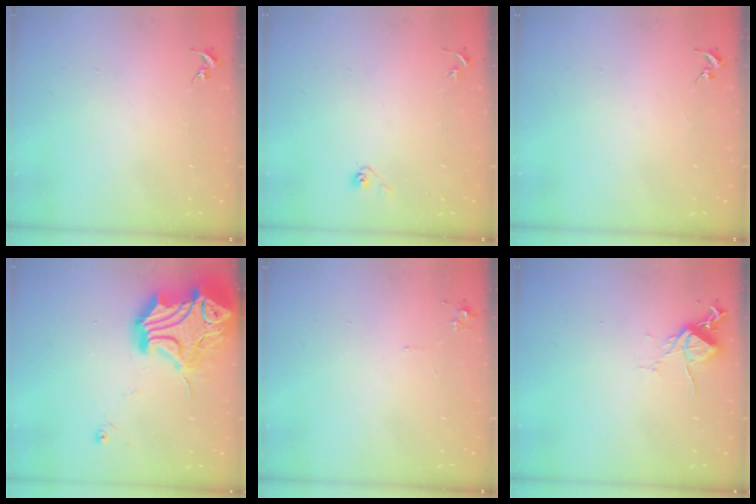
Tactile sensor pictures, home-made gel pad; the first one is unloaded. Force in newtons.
{"total": 3.6, "press": 3.3, "slide": 1.5}
{"total": 0.0}
{"total": 26.3, "press": 26.1, "slide": 3.2}
{"total": 5.2, "press": 5.1, "slide": 0.7}
{"total": 8.8, "press": 8.7, "slide": 1.2}